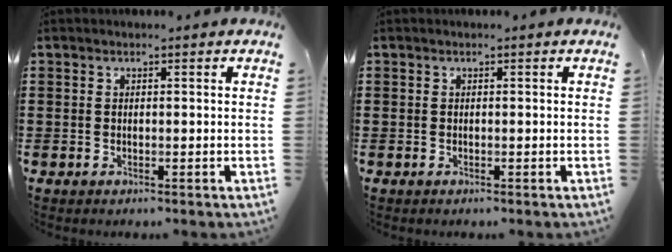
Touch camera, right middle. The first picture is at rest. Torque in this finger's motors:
{"motor_torque": [0.19, -0.41, 0.07, 0.03]}